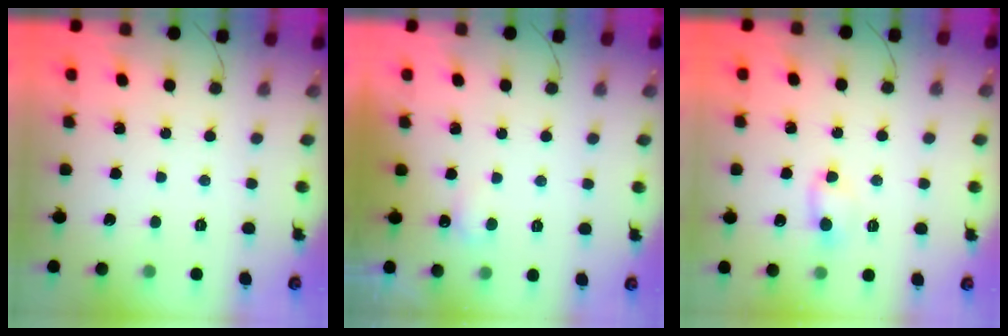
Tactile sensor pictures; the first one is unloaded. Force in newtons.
{"total": 2.5, "press": 2.4, "slide": 0.5}
{"total": 3.8, "press": 3.6, "slide": 1.3}